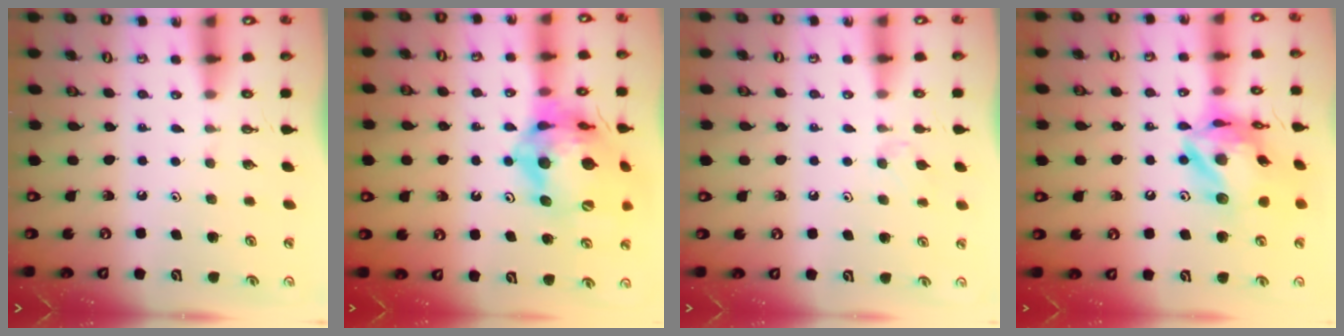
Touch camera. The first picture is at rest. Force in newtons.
{"total": 20.7, "press": 20.5, "slide": 2.6}
{"total": 3.2, "press": 3.2, "slide": 0.5}
{"total": 18.0, "press": 17.9, "slide": 2.0}